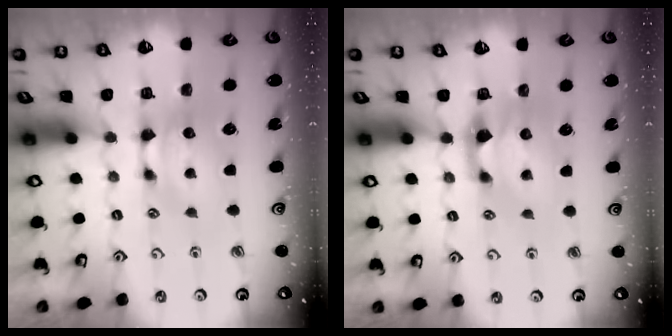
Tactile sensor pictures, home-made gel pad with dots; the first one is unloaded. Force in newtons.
{"total": 1.2, "press": 0.9, "slide": 0.9}